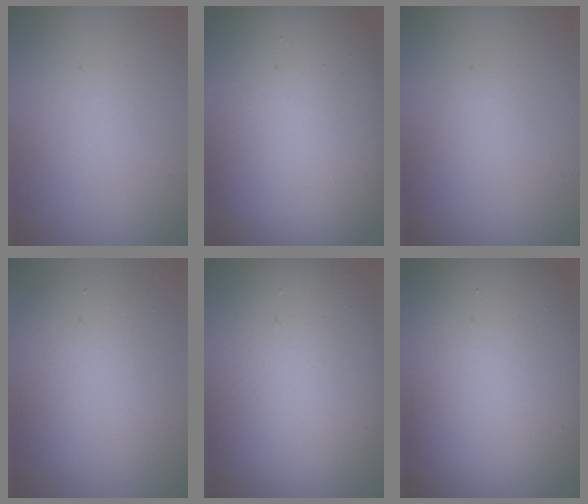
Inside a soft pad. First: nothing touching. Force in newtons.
{"total": 17.1, "press": 17.1, "slide": 0.8}
{"total": 0.5, "press": 0.5, "slide": 0.0}
{"total": 5.7, "press": 5.7, "slide": 0.5}
{"total": 13.5, "press": 13.5, "slide": 0.5}
{"total": 15.3, "press": 15.3, "slide": 1.1}